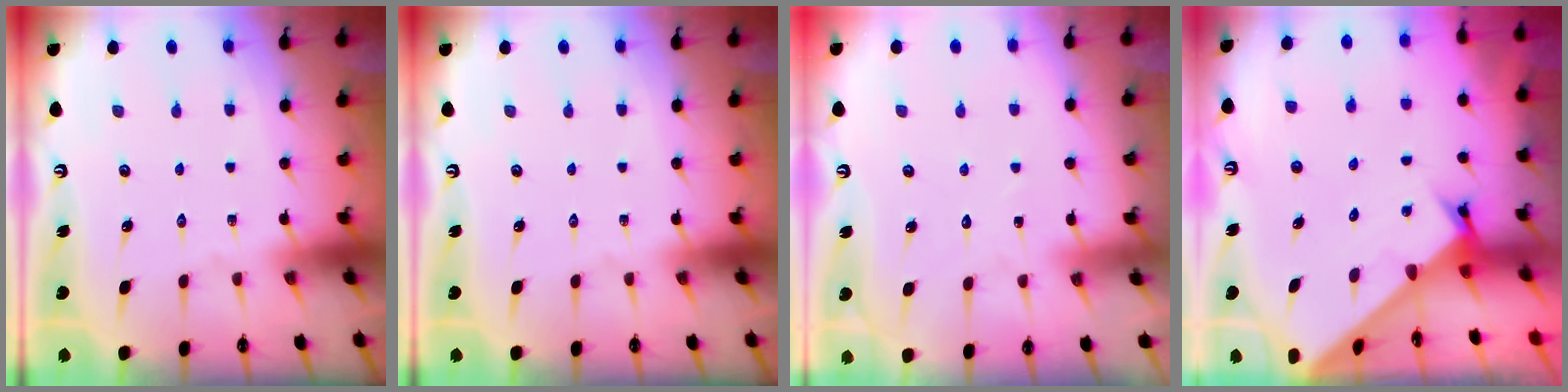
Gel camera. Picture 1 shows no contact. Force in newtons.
{"total": 0.0}
{"total": 5.3, "press": 5.3, "slide": 0.5}
{"total": 3.5, "press": 3.5, "slide": 0.2}